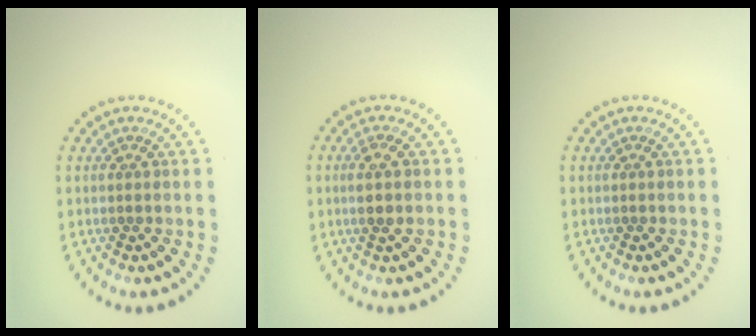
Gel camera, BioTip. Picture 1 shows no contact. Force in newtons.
{"total": 1.5, "press": 1.3, "slide": 0.8}
{"total": 0.0}